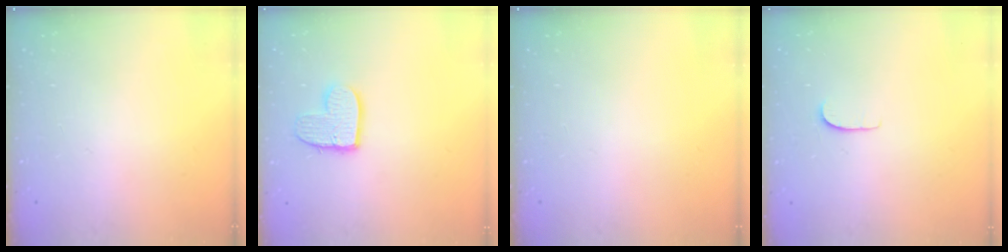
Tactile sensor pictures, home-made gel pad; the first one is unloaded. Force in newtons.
{"total": 9.8, "press": 9.8, "slide": 0.5}
{"total": 0.0}
{"total": 4.2, "press": 4.2, "slide": 0.4}